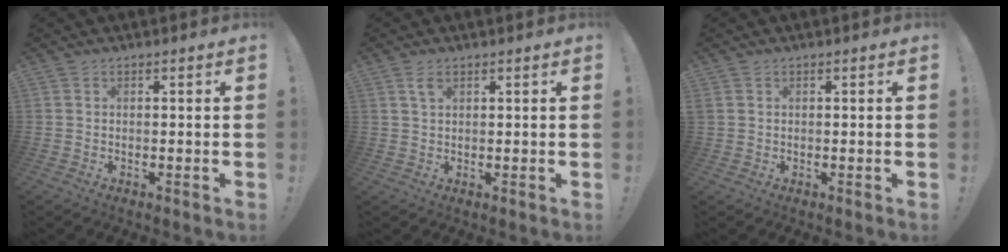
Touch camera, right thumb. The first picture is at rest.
{"total": 2.7, "force": [1.4, 1.1, 2.0], "torque": [-0.027, -0.005, 0.022]}
{"total": 0.8, "force": [0.2, 0.7, 0.5], "torque": [-0.014, 0.006, 0.005]}